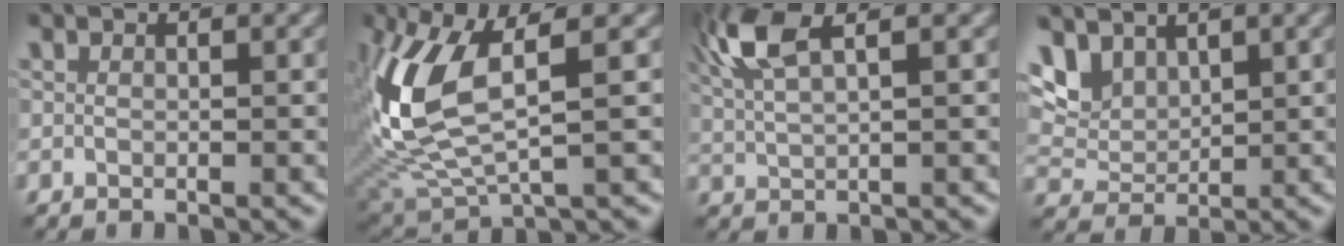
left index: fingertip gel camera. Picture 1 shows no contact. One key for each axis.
{"total": 9.6, "fx": 1.6, "fy": 3.9, "fz": 8.6, "tx": -0.212, "ty": -0.005, "tz": 0.035}
{"total": 5.8, "fx": 3.0, "fy": 1.8, "fz": 4.6, "tx": -0.102, "ty": 0.019, "tz": 0.063}
{"total": 4.4, "fx": 2.9, "fy": 2.5, "fz": 2.1, "tx": -0.053, "ty": -0.001, "tz": 0.058}